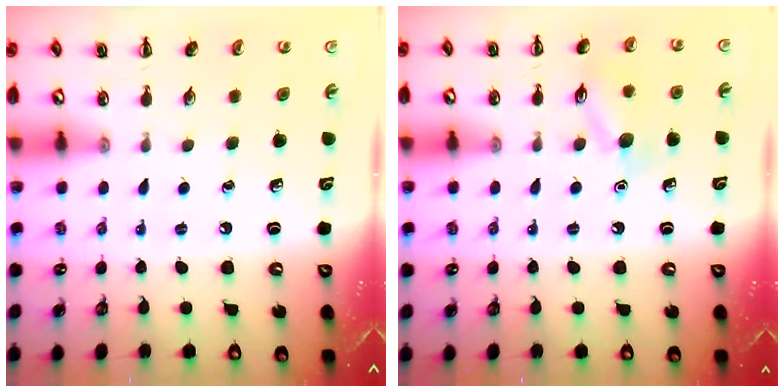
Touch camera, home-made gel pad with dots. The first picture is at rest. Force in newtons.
{"total": 9.1, "press": 9.0, "slide": 0.9}